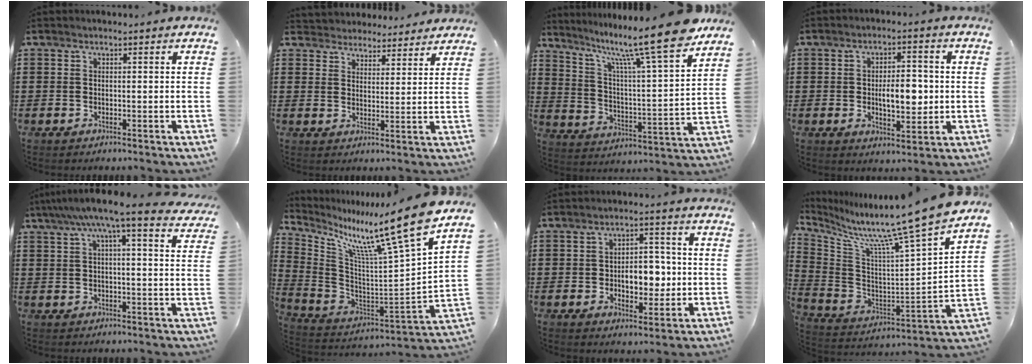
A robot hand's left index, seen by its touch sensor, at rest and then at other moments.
{"total": 4.1, "force": [3.9, 1.1, -0.4], "torque": [-0.011, -0.016, 0.071]}
{"total": 13.7, "force": [10.9, 0.5, 8.2], "torque": [-0.161, -0.073, 0.174]}
{"total": 6.5, "force": [-0.2, 3.1, 5.7], "torque": [-0.083, -0.001, -0.012]}
{"total": 7.7, "force": [5.8, 0.2, 5.1], "torque": [-0.110, -0.019, 0.096]}
{"total": 13.5, "force": [9.9, 0.0, 9.1], "torque": [-0.179, -0.082, 0.151]}
{"total": 7.1, "force": [-0.6, 4.2, 5.7], "torque": [-0.085, 0.003, -0.019]}
{"total": 11.3, "force": [10.2, -2.2, 4.3], "torque": [-0.095, -0.103, 0.150]}